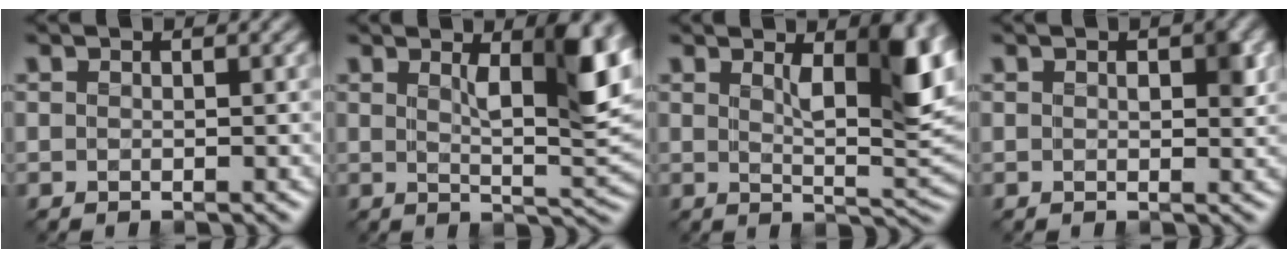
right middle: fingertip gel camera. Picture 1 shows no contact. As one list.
[{"total": 7.2, "force": [2.2, 2.0, 6.6], "torque": [-0.093, -0.006, 0.039]}, {"total": 7.8, "force": [2.3, 2.7, 7.0], "torque": [-0.102, -0.005, 0.039]}, {"total": 2.0, "force": [0.4, 1.0, 1.6], "torque": [-0.019, -0.004, 0.008]}]